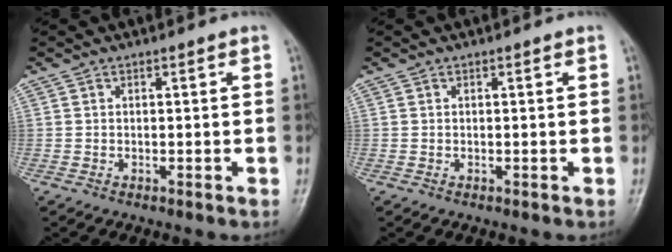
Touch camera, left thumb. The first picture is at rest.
{"total": 0.0}